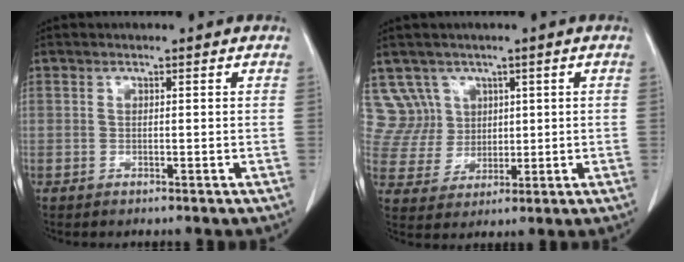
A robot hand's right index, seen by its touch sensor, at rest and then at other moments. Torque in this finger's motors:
{"motor_torque": [-0.61, 0.56, -0.35, -0.06]}